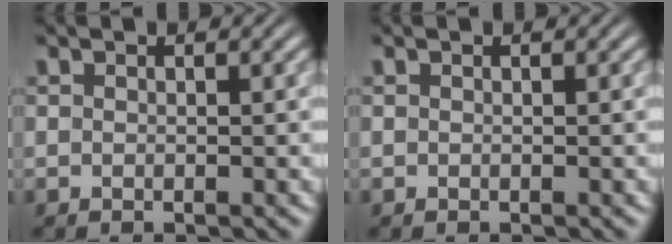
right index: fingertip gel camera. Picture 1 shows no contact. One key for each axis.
{"total": 0.0}